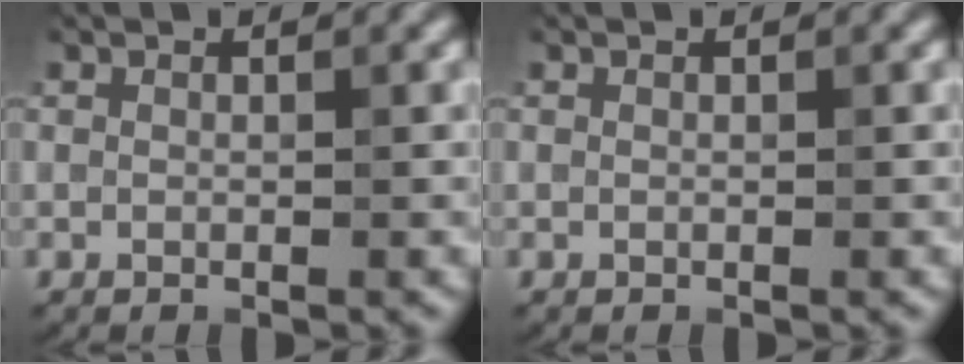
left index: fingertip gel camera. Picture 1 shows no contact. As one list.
[{"total": 0.0}]